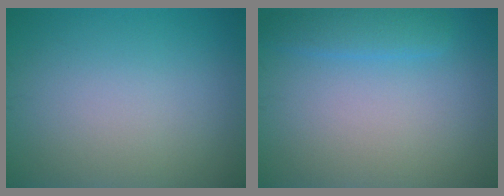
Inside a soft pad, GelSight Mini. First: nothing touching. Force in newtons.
{"total": 2.1, "press": 2.1, "slide": 0.1}